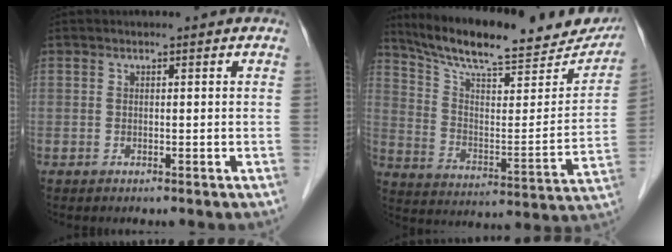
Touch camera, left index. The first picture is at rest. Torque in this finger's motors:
{"motor_torque": [0.23, -0.38, 0.25, 0.09]}